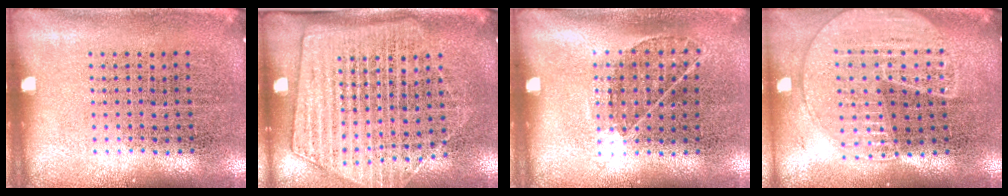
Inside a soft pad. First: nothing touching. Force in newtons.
{"total": 1.7, "press": 1.5, "slide": 0.8}
{"total": 0.8, "press": 0.7, "slide": 0.5}
{"total": 1.7, "press": 1.6, "slide": 0.6}